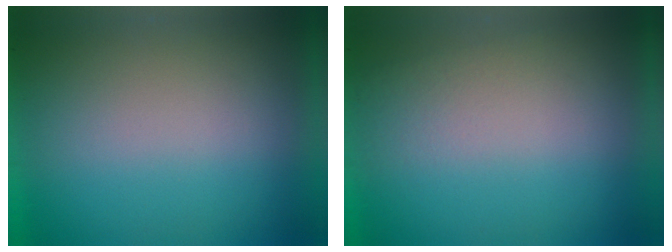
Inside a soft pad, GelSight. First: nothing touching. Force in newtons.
{"total": 1.0}